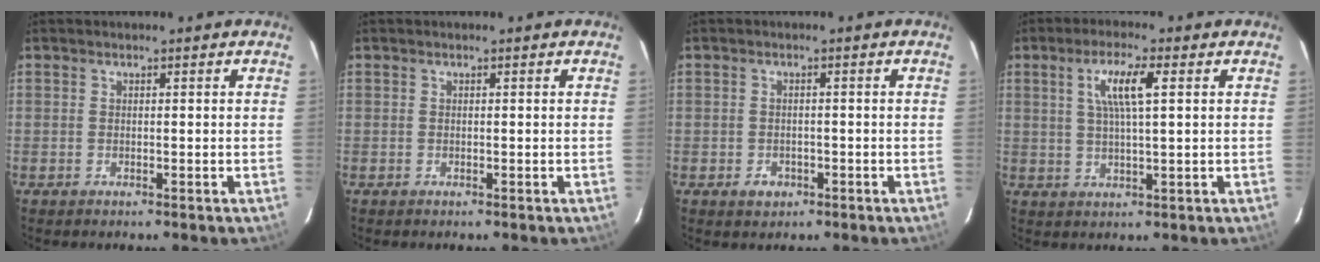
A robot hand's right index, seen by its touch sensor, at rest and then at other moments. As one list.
[{"total": 0.0}, {"total": 2.7, "force": [-1.2, 2.3, 0.8], "torque": [-0.017, 0.003, -0.014]}, {"total": 6.5, "force": [2.0, 0.8, 6.1], "torque": [-0.114, 0.004, 0.037]}]